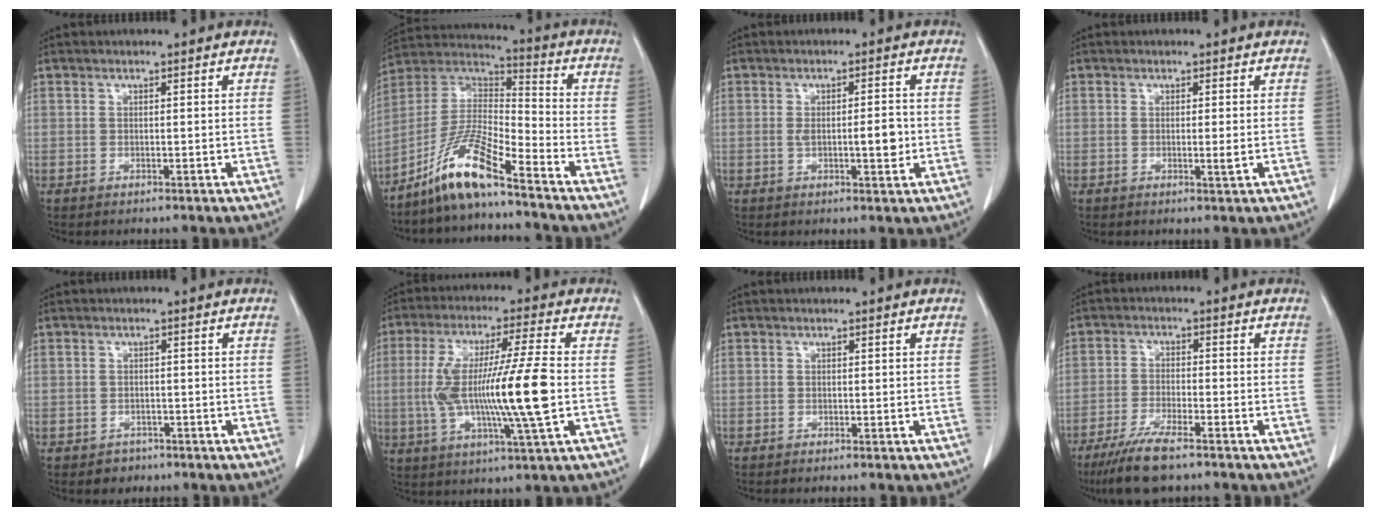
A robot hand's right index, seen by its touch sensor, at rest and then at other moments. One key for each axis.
{"total": 11.8, "fx": -8.5, "fy": 0.7, "fz": 8.1, "tx": -0.170, "ty": 0.002, "tz": -0.164}
{"total": 4.3, "fx": -0.4, "fy": 1.0, "fz": 4.2, "tx": -0.071, "ty": -0.002, "tz": -0.003}
{"total": 1.3, "fx": -0.1, "fy": 0.0, "fz": 1.2, "tx": -0.021, "ty": -0.004, "tz": -0.003}
{"total": 2.2, "fx": -1.3, "fy": 1.8, "fz": 0.0, "tx": -0.001, "ty": 0.007, "tz": -0.019}
{"total": 15.4, "fx": -1.2, "fy": 0.3, "fz": 15.4, "tx": -0.297, "ty": -0.003, "tz": -0.024}
{"total": 0.0}
{"total": 7.9, "fx": -5.8, "fy": 1.1, "fz": 5.2, "tx": -0.099, "ty": -0.020, "tz": -0.100}